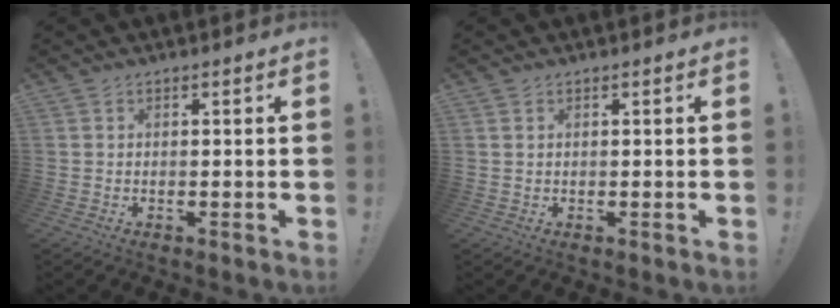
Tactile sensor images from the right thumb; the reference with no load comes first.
{"total": 0.6, "force": [0.3, 0.4, 0.3], "torque": [-0.006, 0.001, 0.007]}